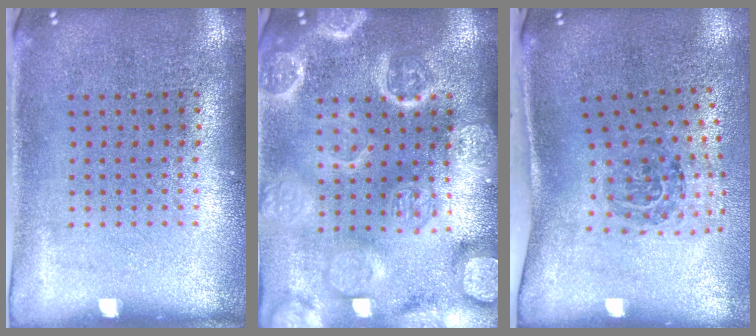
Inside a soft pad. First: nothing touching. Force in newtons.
{"total": 6.2, "press": 6.1, "slide": 0.9}
{"total": 1.8, "press": 1.1, "slide": 1.4}